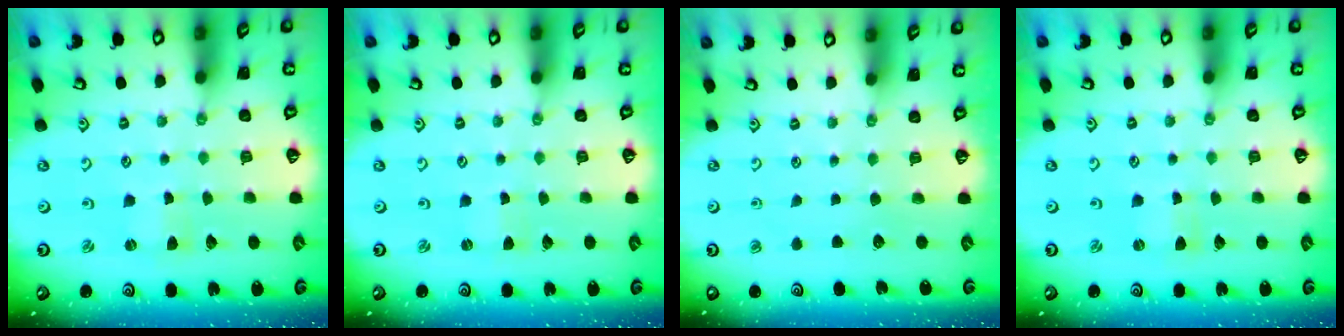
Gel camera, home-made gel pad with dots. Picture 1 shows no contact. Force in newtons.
{"total": 0.0}
{"total": 0.0}
{"total": 0.0}